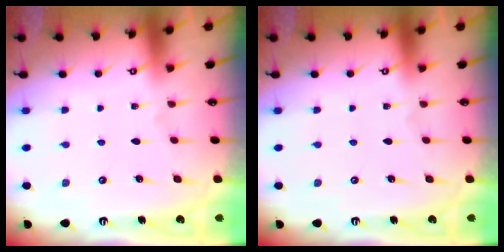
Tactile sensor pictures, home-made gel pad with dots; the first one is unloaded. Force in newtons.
{"total": 0.0}